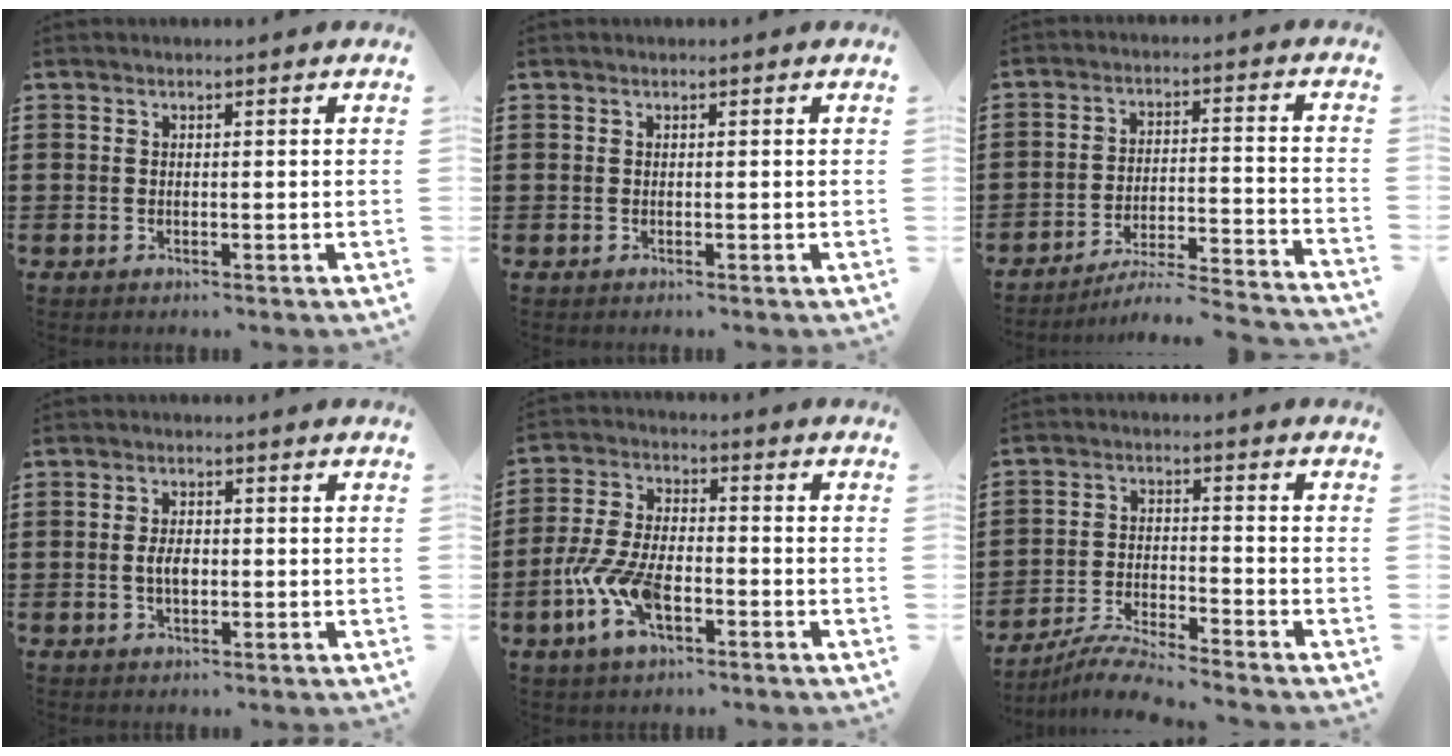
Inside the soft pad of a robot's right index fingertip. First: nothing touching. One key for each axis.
{"total": 0.0}
{"total": 4.5, "fx": -4.1, "fy": -0.4, "fz": 1.7, "tx": -0.035, "ty": -0.019, "tz": -0.086}
{"total": 3.0, "fx": -0.3, "fy": 1.4, "fz": 2.6, "tx": -0.058, "ty": -0.002, "tz": -0.007}
{"total": 9.3, "fx": -3.6, "fy": 4.6, "fz": 7.2, "tx": -0.181, "ty": -0.006, "tz": -0.071}
{"total": 5.4, "fx": -5.2, "fy": -0.2, "fz": 1.5, "tx": -0.040, "ty": -0.009, "tz": -0.102}